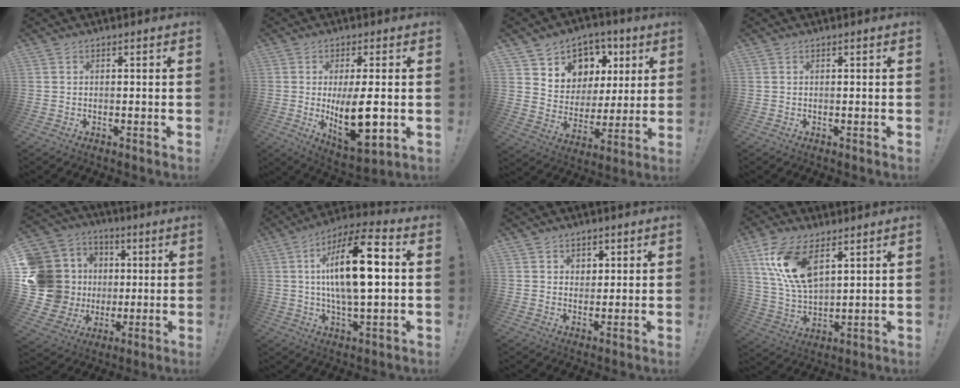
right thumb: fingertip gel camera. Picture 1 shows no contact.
{"total": 13.7, "force": [-0.8, 5.0, 12.7], "torque": [-0.214, -0.016, -0.008]}
{"total": 9.8, "force": [5.0, 8.3, 1.4], "torque": [-0.019, -0.048, 0.113]}
{"total": 0.0}
{"total": 20.5, "force": [2.0, 17.9, 9.8], "torque": [-0.214, 0.000, 0.088]}
{"total": 19.6, "force": [2.7, 6.5, 18.3], "torque": [-0.310, 0.000, 0.030]}
{"total": 3.9, "force": [2.1, 3.2, 0.7], "torque": [0.001, -0.013, 0.035]}
{"total": 15.6, "force": [7.8, 8.0, 10.9], "torque": [-0.236, -0.031, 0.143]}